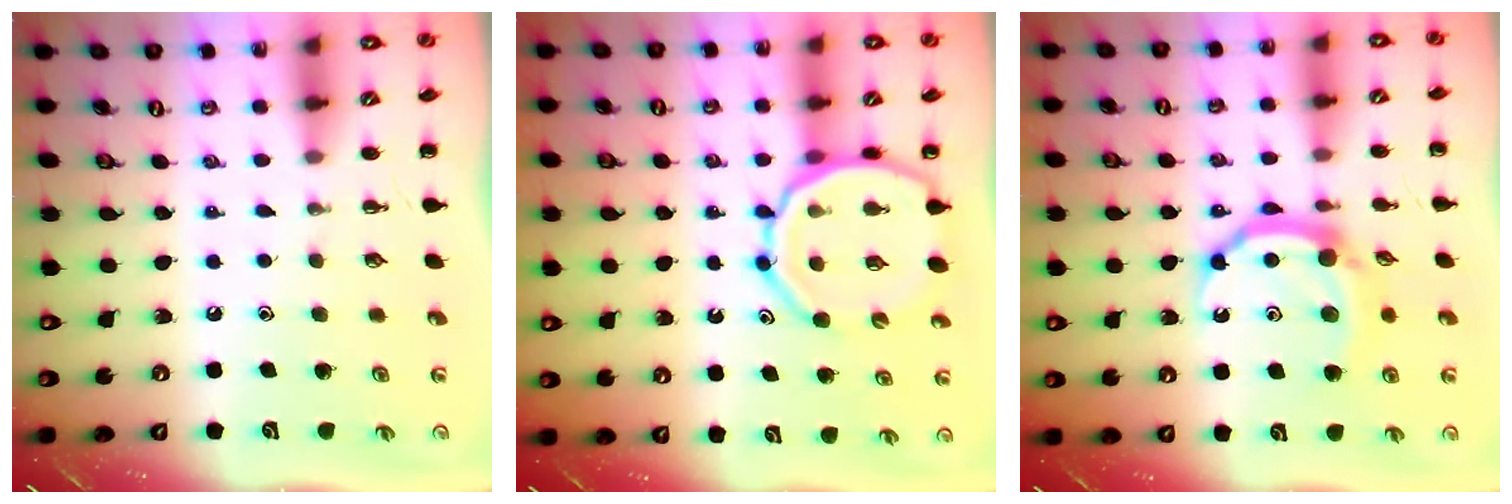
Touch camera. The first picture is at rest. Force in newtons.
{"total": 13.2, "press": 12.9, "slide": 3.1}
{"total": 9.7, "press": 9.7, "slide": 0.4}